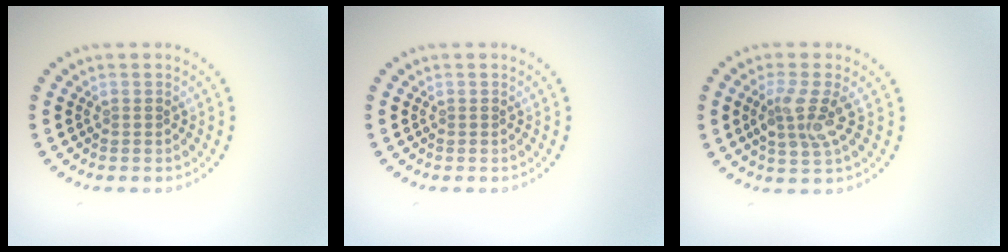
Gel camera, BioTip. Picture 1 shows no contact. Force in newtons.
{"total": 0.0}
{"total": 2.9, "press": 2.6, "slide": 1.3}